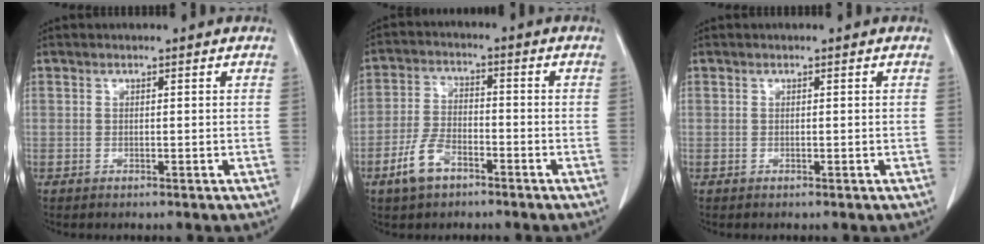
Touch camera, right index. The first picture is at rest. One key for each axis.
{"total": 6.6, "fx": -3.9, "fy": 3.2, "fz": 4.1, "tx": -0.098, "ty": 0.002, "tz": -0.075}
{"total": 0.0}